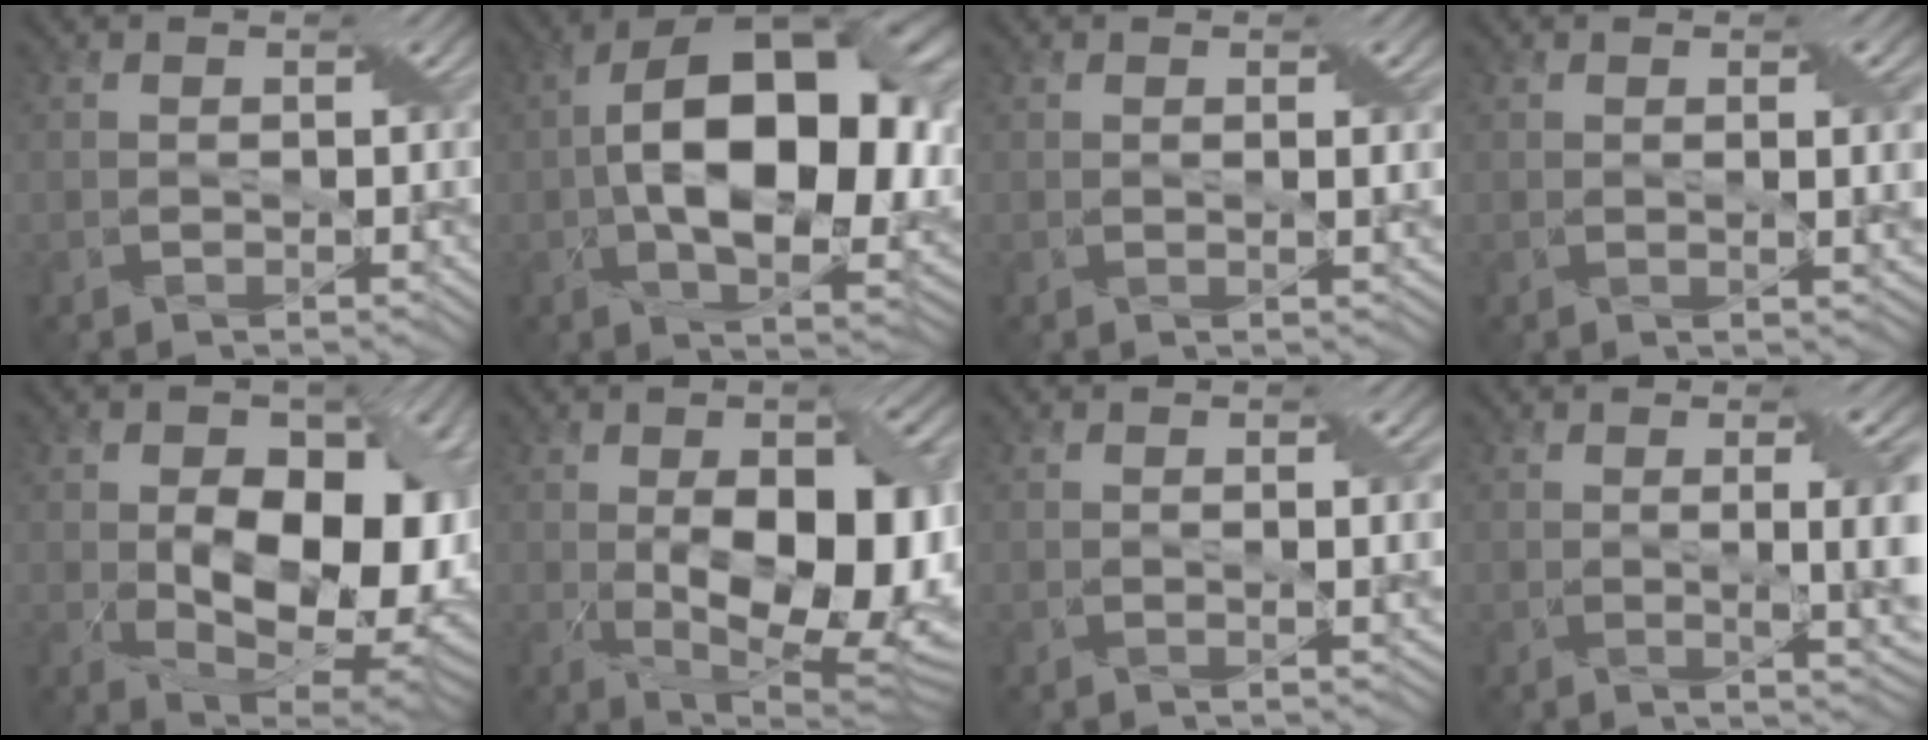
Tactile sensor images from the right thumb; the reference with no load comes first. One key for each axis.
{"total": 17.3, "fx": 0.8, "fy": 9.4, "fz": 14.5, "tx": -0.226, "ty": 0.003, "tz": 0.016}
{"total": 1.3, "fx": 0.6, "fy": -0.1, "fz": 1.2, "tx": -0.017, "ty": 0.002, "tz": 0.008}
{"total": 3.0, "fx": 0.5, "fy": 0.4, "fz": 2.9, "tx": -0.043, "ty": 0.004, "tz": 0.009}
{"total": 15.4, "fx": -0.7, "fy": 9.5, "fz": 12.1, "tx": -0.175, "ty": -0.037, "tz": 0.013}
{"total": 14.2, "fx": -0.7, "fy": 6.5, "fz": 12.6, "tx": -0.198, "ty": -0.017, "tz": 0.003}
{"total": 2.3, "fx": 0.6, "fy": 0.2, "fz": 2.2, "tx": -0.032, "ty": 0.003, "tz": 0.009}
{"total": 7.8, "fx": 0.2, "fy": 2.3, "fz": 7.5, "tx": -0.090, "ty": 0.006, "tz": 0.004}